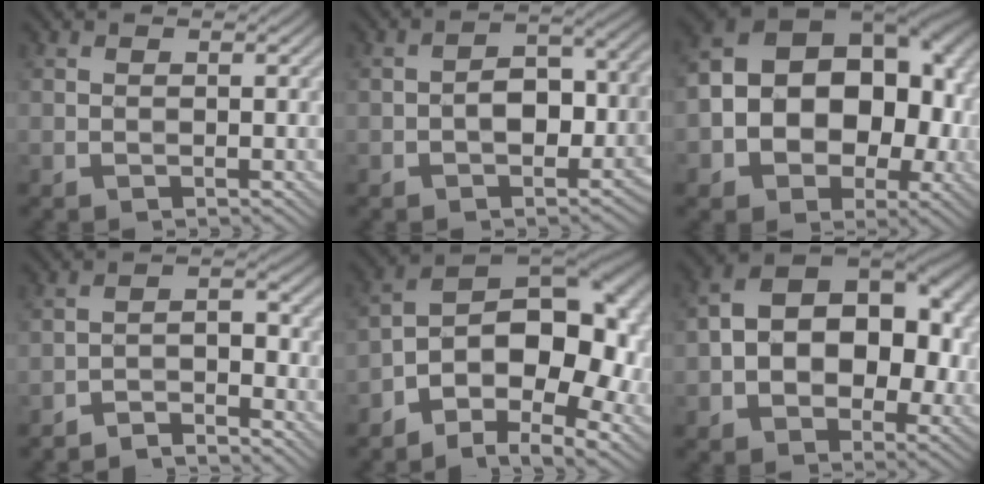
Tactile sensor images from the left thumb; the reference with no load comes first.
{"total": 4.8, "force": [-1.6, 2.9, 3.5], "torque": [-0.045, 0.006, -0.030]}
{"total": 16.0, "force": [-0.9, 11.5, 11.0], "torque": [-0.175, -0.016, -0.004]}
{"total": 4.2, "force": [-3.8, 0.8, 1.5], "torque": [-0.025, 0.009, -0.073]}
{"total": 15.6, "force": [-5.0, 8.1, 12.4], "torque": [-0.193, -0.003, -0.087]}
{"total": 13.3, "force": [0.3, 8.8, 10.0], "torque": [-0.147, 0.009, 0.002]}